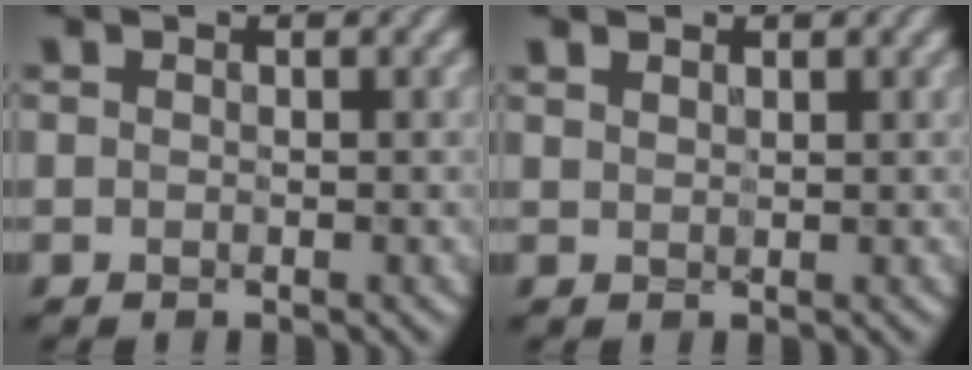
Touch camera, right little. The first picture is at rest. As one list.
[{"total": 1.4, "force": [1.0, 0.7, 0.6], "torque": [-0.014, 0.004, 0.014]}]